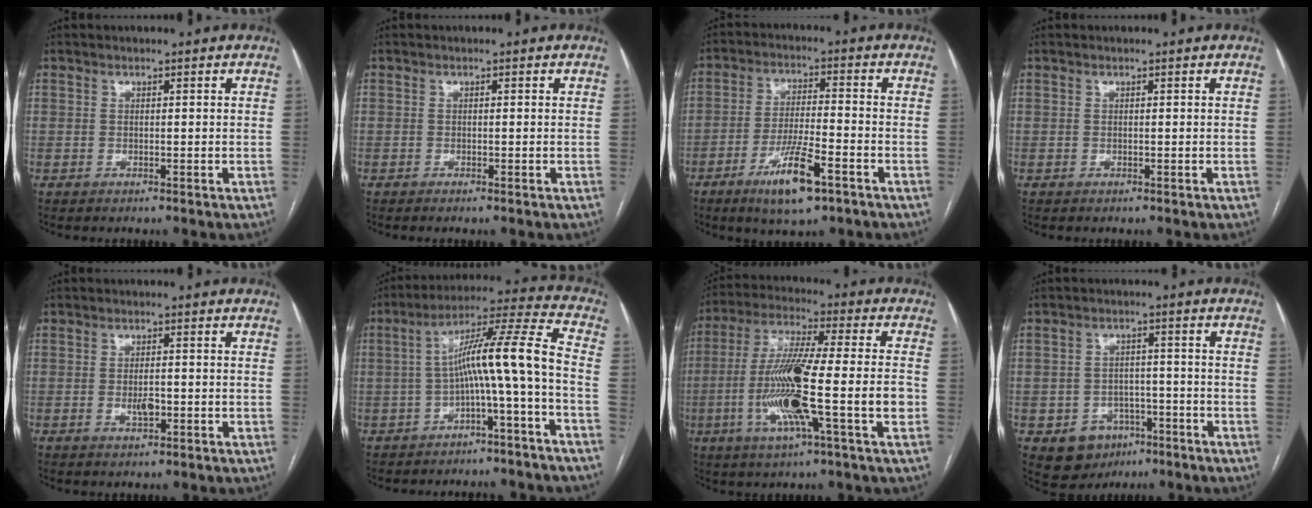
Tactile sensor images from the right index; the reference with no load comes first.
{"total": 0.5, "force": [-0.3, -0.1, 0.4], "torque": [-0.010, 0.000, -0.006]}
{"total": 9.8, "force": [-5.5, 1.5, 7.9], "torque": [-0.151, -0.013, -0.093]}
{"total": 0.0}
{"total": 2.3, "force": [-0.6, 0.9, 2.1], "torque": [-0.038, 0.000, -0.007]}
{"total": 11.4, "force": [-2.7, -0.9, 11.0], "torque": [-0.176, 0.036, -0.044]}
{"total": 16.4, "force": [-3.8, 0.5, 16.0], "torque": [-0.303, -0.006, -0.072]}
{"total": 6.9, "force": [-3.4, 5.6, 2.2], "torque": [-0.036, 0.009, -0.041]}